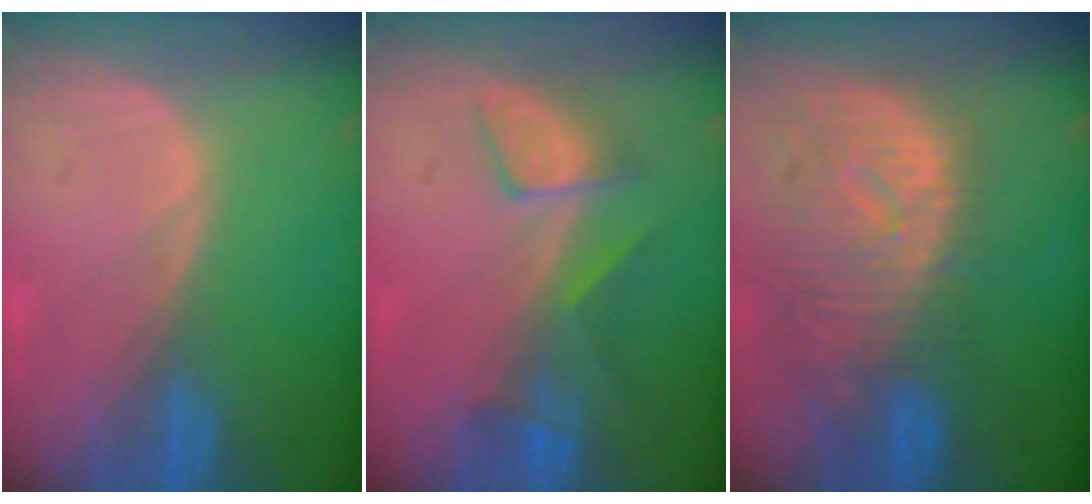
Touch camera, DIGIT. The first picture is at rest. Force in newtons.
{"total": 5.2, "press": 5.0, "slide": 1.2}
{"total": 10.9, "press": 9.7, "slide": 5.0}